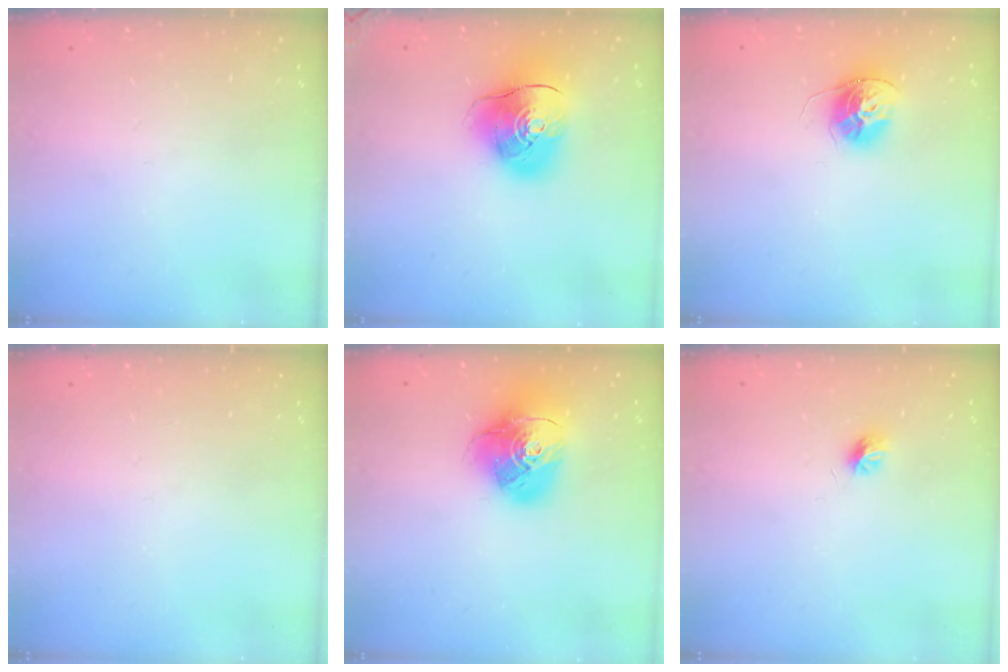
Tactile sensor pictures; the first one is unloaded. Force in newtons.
{"total": 13.7, "press": 13.5, "slide": 1.9}
{"total": 12.3, "press": 12.2, "slide": 1.0}
{"total": 0.0}
{"total": 16.7, "press": 16.6, "slide": 2.2}
{"total": 6.1, "press": 6.1, "slide": 0.9}